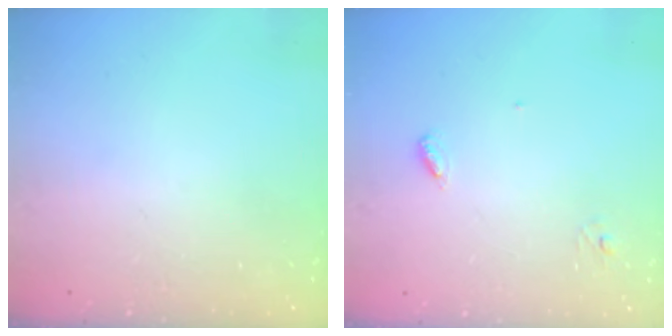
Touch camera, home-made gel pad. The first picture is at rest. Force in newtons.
{"total": 3.4, "press": 3.4, "slide": 0.3}